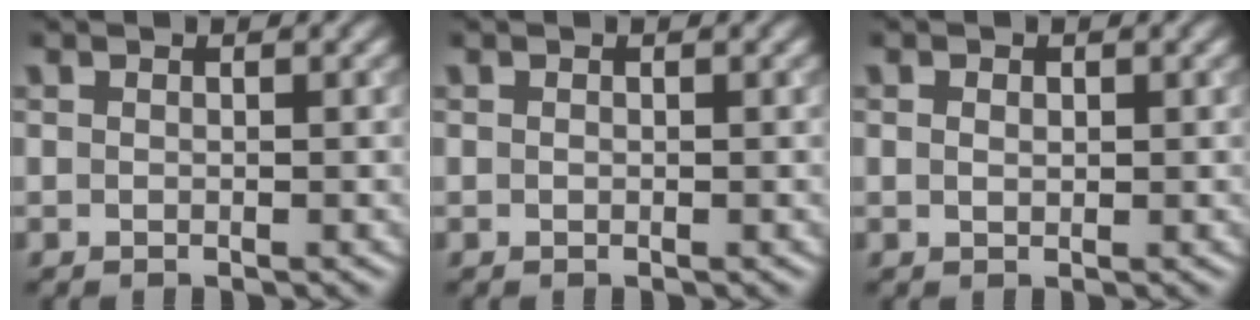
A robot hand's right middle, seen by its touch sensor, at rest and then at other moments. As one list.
[{"total": 0.0}, {"total": 0.8, "force": [0.2, 0.6, 0.5], "torque": [-0.009, -0.001, 0.005]}]